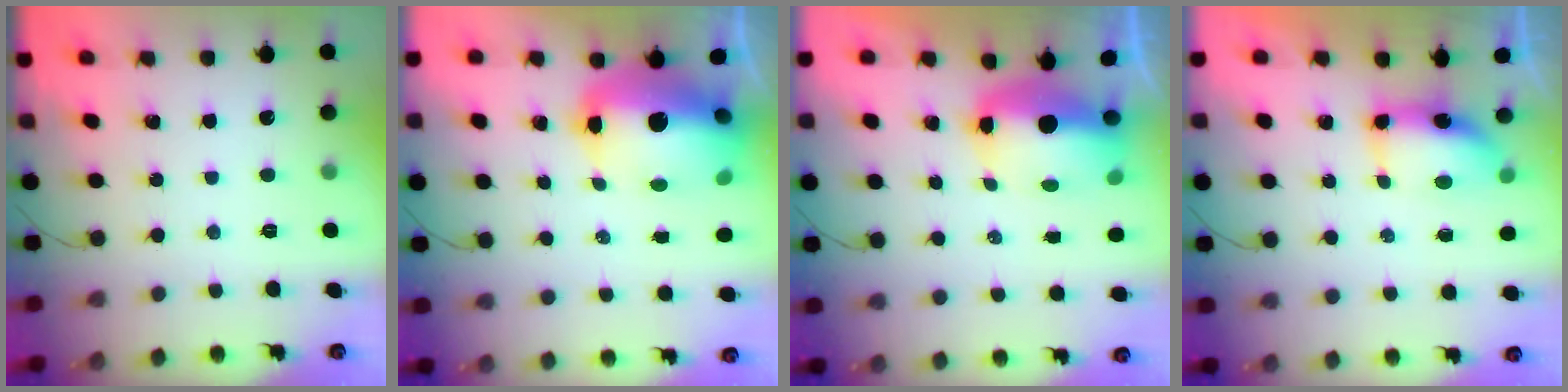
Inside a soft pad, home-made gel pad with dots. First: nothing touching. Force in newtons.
{"total": 15.3, "press": 14.9, "slide": 3.3}
{"total": 9.6, "press": 9.4, "slide": 2.2}
{"total": 7.3, "press": 7.3, "slide": 0.7}